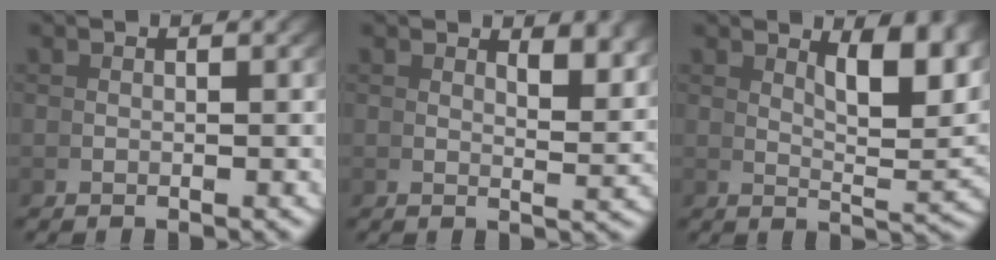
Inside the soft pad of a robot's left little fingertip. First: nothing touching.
{"total": 2.7, "force": [2.1, 0.0, 1.8], "torque": [-0.021, -0.014, 0.040]}
{"total": 5.8, "force": [3.2, 0.7, 4.8], "torque": [-0.062, -0.014, 0.059]}